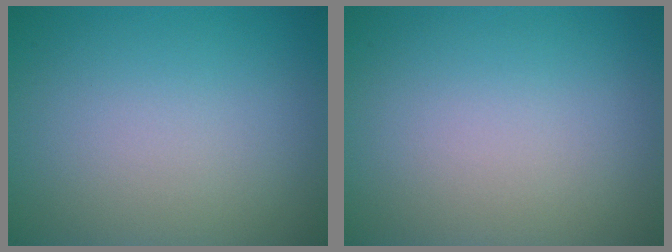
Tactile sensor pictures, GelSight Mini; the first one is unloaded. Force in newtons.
{"total": 0.0}